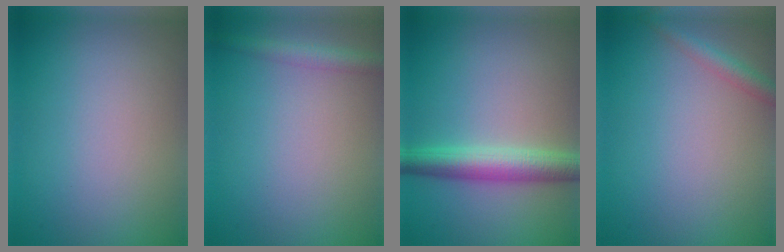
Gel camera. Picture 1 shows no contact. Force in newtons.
{"total": 2.2, "press": 2.2, "slide": 0.1}
{"total": 4.5, "press": 4.5, "slide": 0.1}
{"total": 1.8, "press": 1.8, "slide": 0.0}